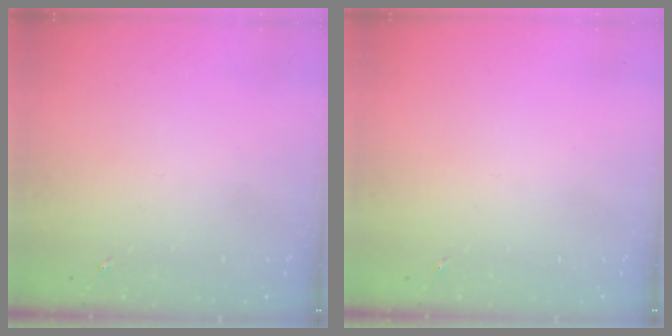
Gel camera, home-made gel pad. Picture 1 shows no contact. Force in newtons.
{"total": 0.0}